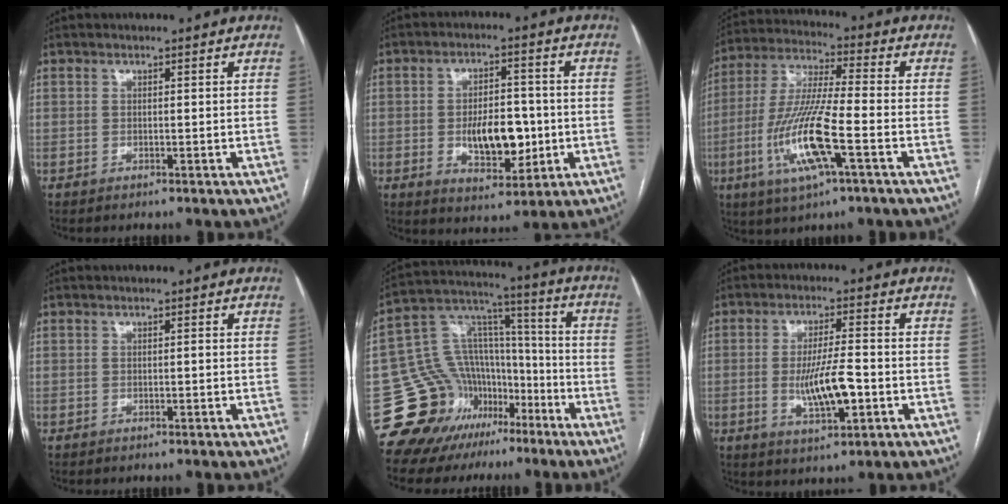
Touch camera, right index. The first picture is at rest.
{"total": 9.2, "force": [-1.3, 4.5, 8.0], "torque": [-0.130, 0.004, -0.011]}
{"total": 14.3, "force": [-4.7, 1.2, 13.5], "torque": [-0.282, -0.011, -0.089]}
{"total": 0.0}
{"total": 17.3, "force": [-9.1, 13.7, 5.4], "torque": [-0.087, 0.103, -0.138]}
{"total": 7.9, "force": [-1.6, 1.5, 7.6], "torque": [-0.139, -0.006, -0.027]}